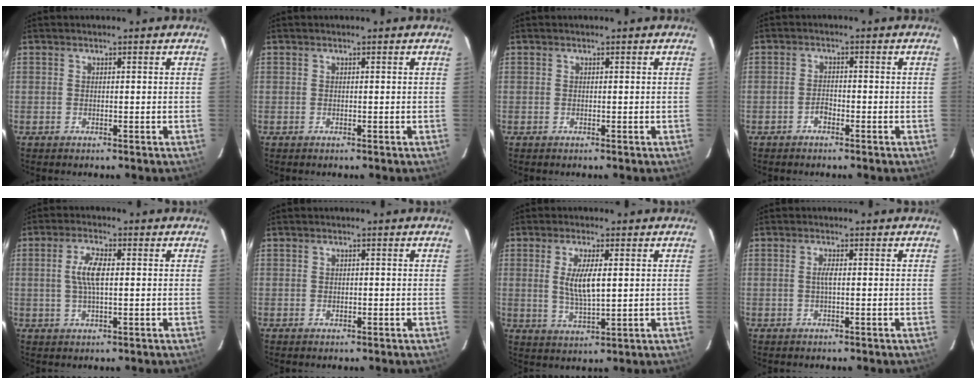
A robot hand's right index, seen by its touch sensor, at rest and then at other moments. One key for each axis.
{"total": 0.0}
{"total": 0.0}
{"total": 1.8, "fx": -1.3, "fy": 1.0, "fz": 0.7, "tx": -0.015, "ty": 0.005, "tz": -0.023}
{"total": 5.4, "fx": 0.6, "fy": 1.8, "fz": 5.0, "tx": -0.100, "ty": 0.007, "tz": 0.012}
{"total": 0.8, "fx": -0.1, "fy": 0.8, "fz": 0.3, "tx": -0.002, "ty": 0.001, "tz": -0.002}
{"total": 7.0, "fx": 1.2, "fy": 1.9, "fz": 6.6, "tx": -0.127, "ty": -0.005, "tz": 0.026}
{"total": 1.5, "fx": -0.1, "fy": 0.0, "fz": 1.5, "tx": -0.028, "ty": 0.001, "tz": -0.004}